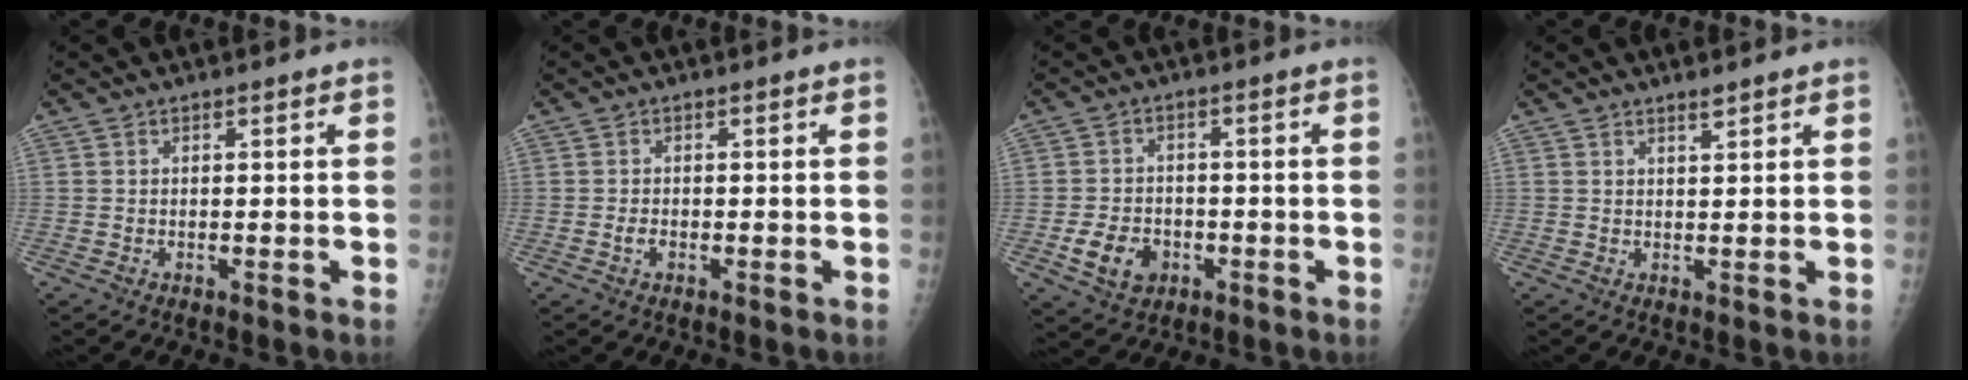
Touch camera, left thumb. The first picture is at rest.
{"total": 1.3, "force": [-0.4, 0.9, 0.8], "torque": [-0.014, 0.001, -0.009]}
{"total": 6.8, "force": [-2.3, 5.3, 3.6], "torque": [-0.049, 0.010, -0.034]}
{"total": 1.5, "force": [1.3, 0.2, 0.7], "torque": [-0.010, -0.012, 0.024]}